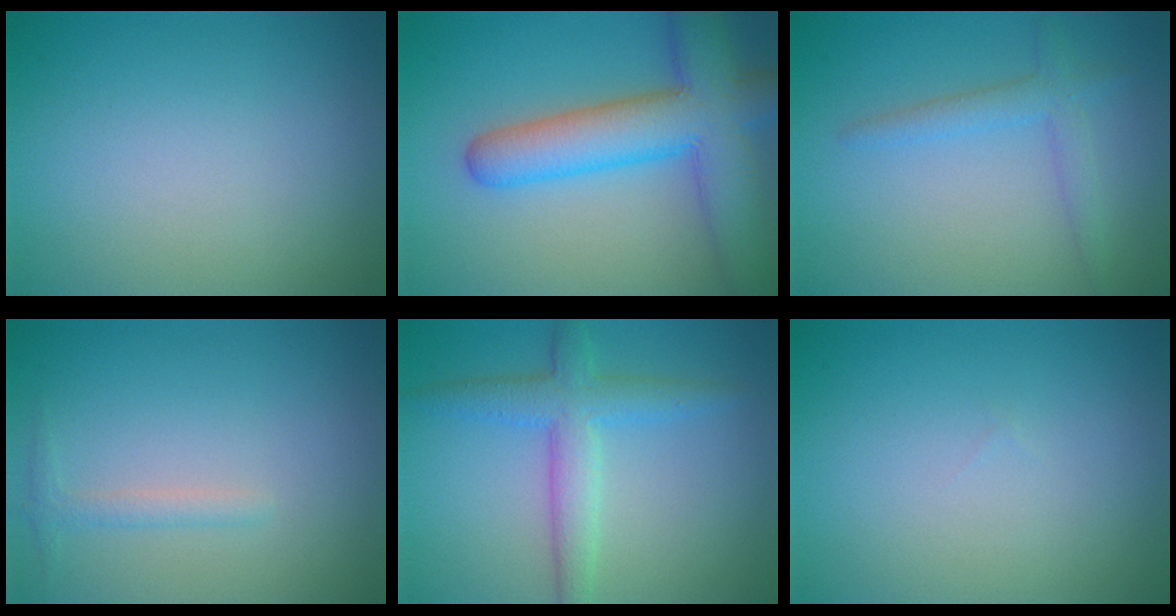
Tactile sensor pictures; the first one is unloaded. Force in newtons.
{"total": 8.6, "press": 8.6, "slide": 0.5}
{"total": 1.3, "press": 1.3, "slide": 0.1}
{"total": 1.2, "press": 1.2, "slide": 0.0}
{"total": 4.0, "press": 4.0, "slide": 0.1}
{"total": 0.0}